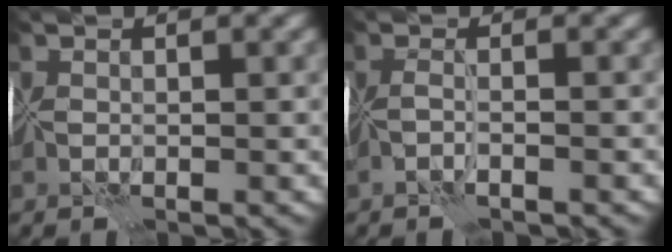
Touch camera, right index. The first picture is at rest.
{"total": 1.7, "force": [-1.0, -1.3, -0.3], "torque": [0.004, -0.003, -0.024]}